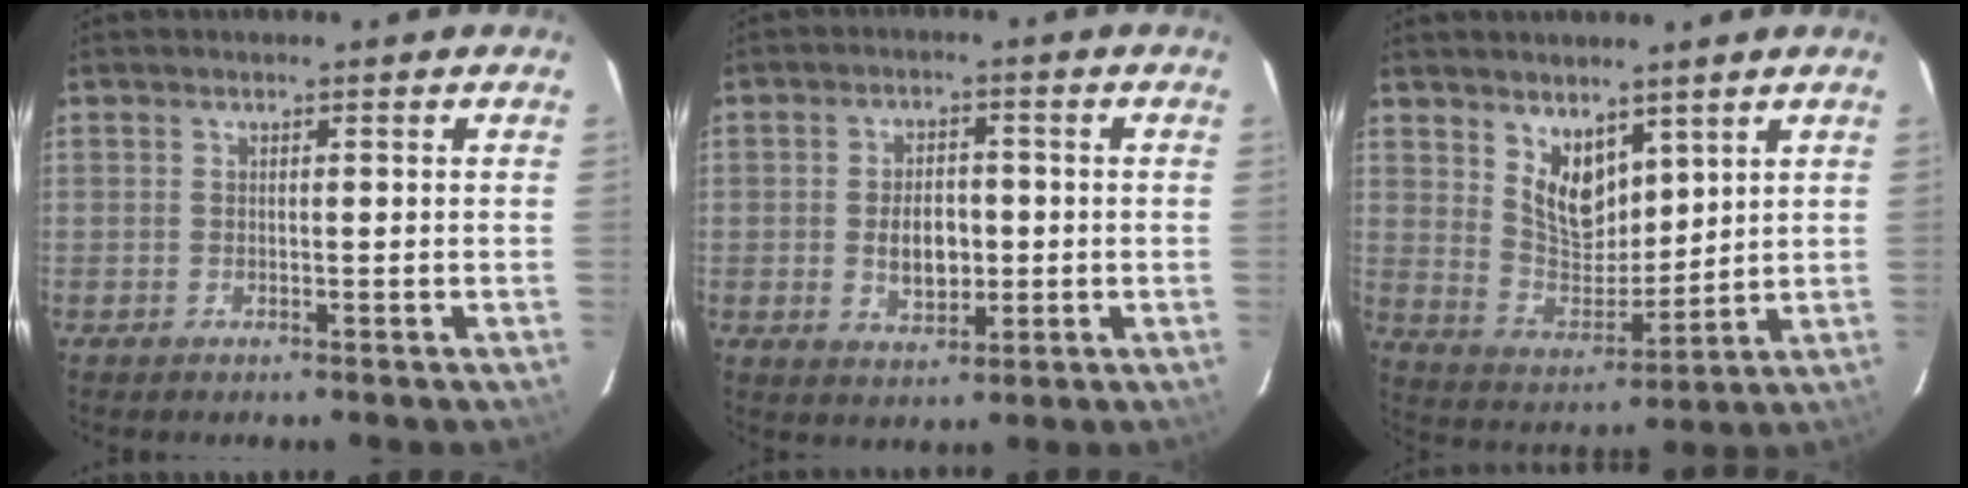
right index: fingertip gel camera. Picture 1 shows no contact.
{"total": 6.7, "force": [-0.7, 4.2, 5.2], "torque": [-0.096, 0.000, -0.004]}
{"total": 9.5, "force": [5.8, 5.5, 5.1], "torque": [-0.082, -0.004, 0.123]}